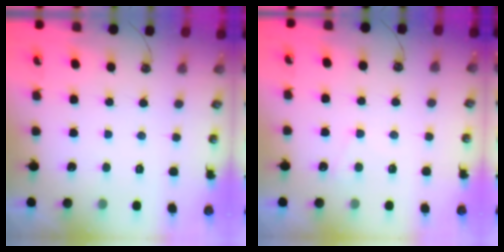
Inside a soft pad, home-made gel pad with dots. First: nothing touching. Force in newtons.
{"total": 2.7, "press": 2.7, "slide": 0.4}